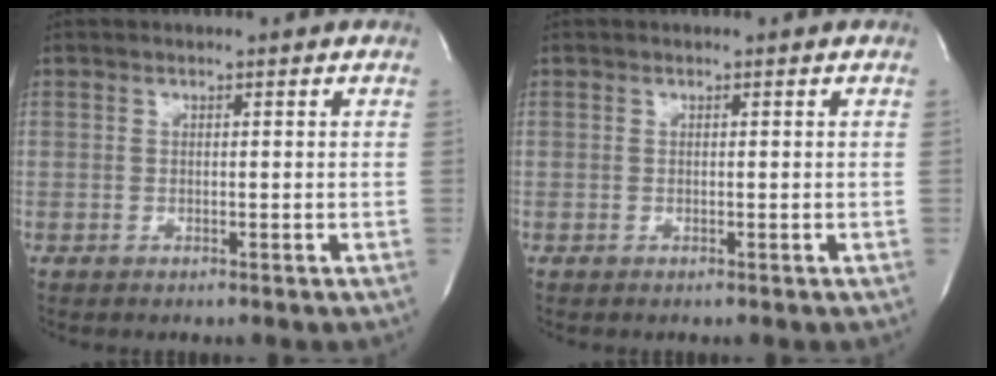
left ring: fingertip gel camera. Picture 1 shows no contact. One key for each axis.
{"total": 0.0}